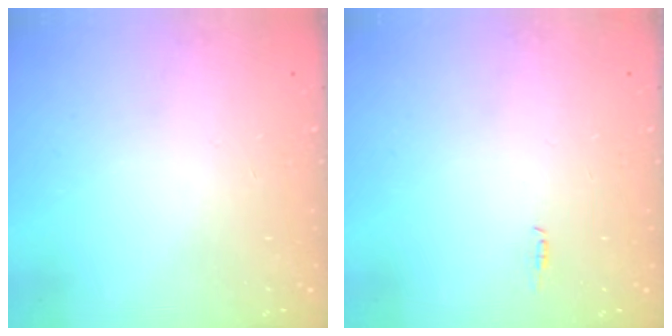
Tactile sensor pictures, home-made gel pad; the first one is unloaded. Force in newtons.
{"total": 4.8, "press": 2.5, "slide": 4.1}